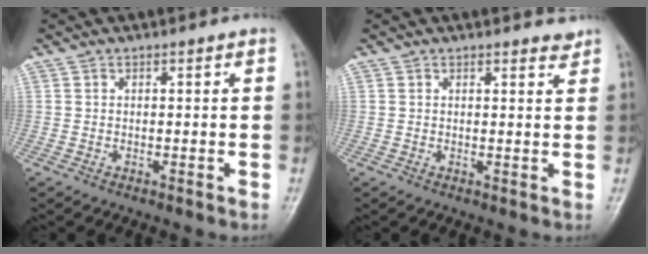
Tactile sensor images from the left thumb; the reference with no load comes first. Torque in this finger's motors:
{"motor_torque": [-0.06, -0.10, -0.22, -0.08, 0.00]}